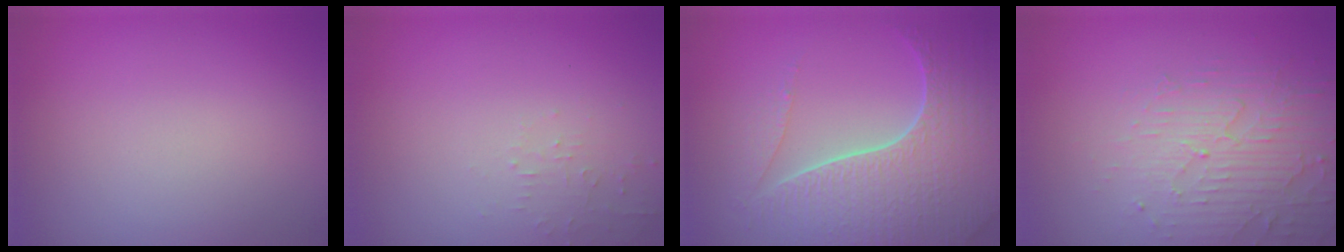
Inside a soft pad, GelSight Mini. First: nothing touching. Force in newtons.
{"total": 1.2, "press": 1.2, "slide": 0.3}
{"total": 7.4, "press": 5.5, "slide": 5.0}
{"total": 5.0, "press": 3.3, "slide": 3.8}